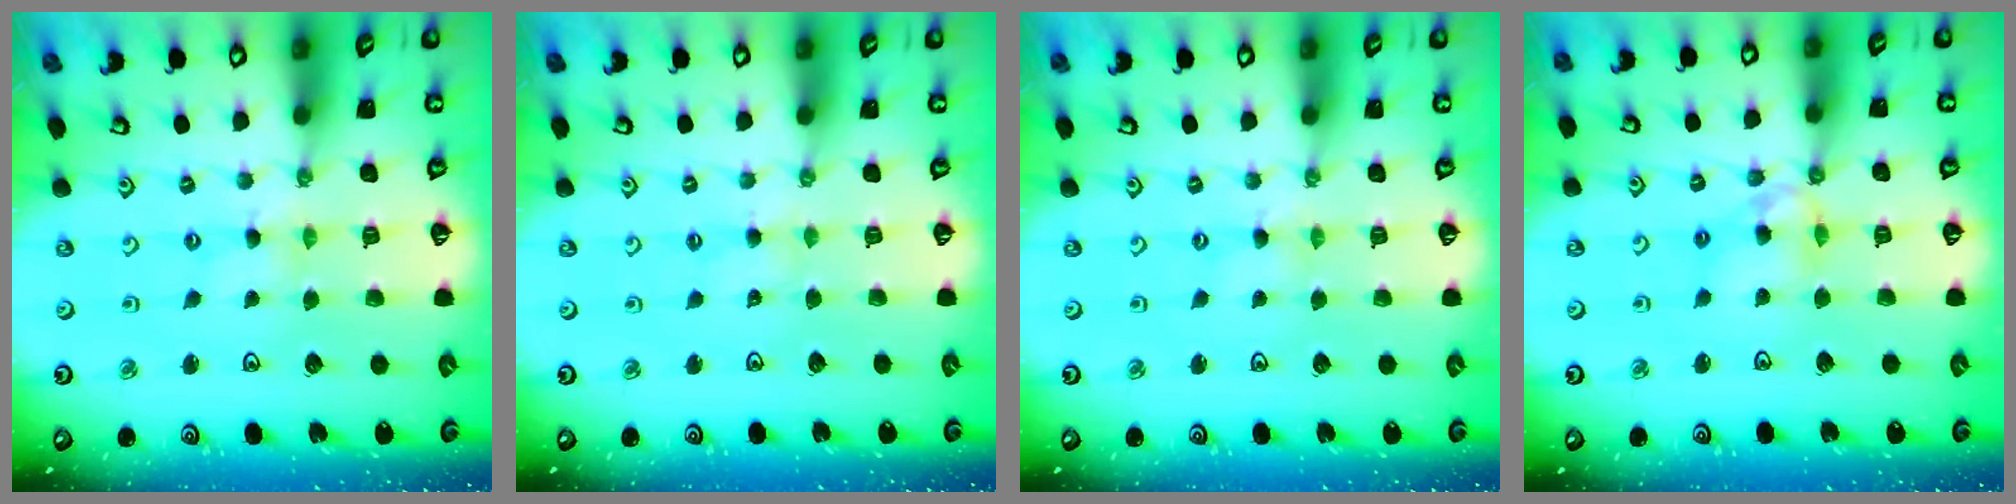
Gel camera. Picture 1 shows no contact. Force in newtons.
{"total": 1.7, "press": 1.7, "slide": 0.4}
{"total": 0.0}
{"total": 8.8, "press": 8.8, "slide": 0.8}